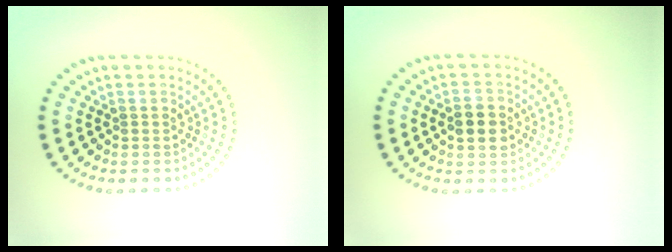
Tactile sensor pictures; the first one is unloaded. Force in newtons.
{"total": 3.0, "press": 3.0, "slide": 0.1}